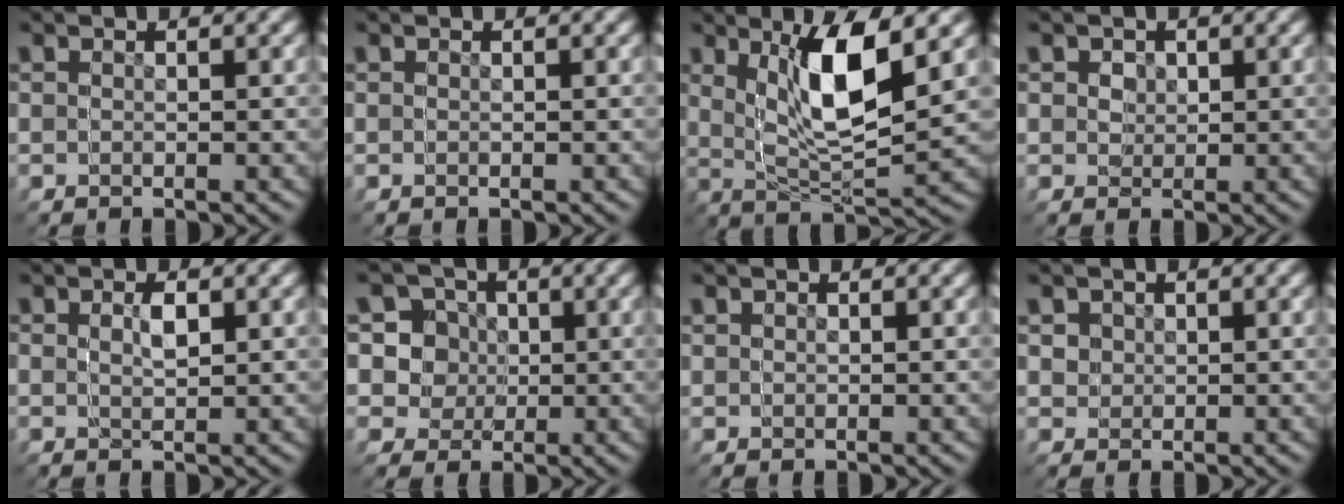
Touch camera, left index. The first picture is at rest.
{"total": 0.0}
{"total": 5.3, "force": [4.1, -0.1, 3.5], "torque": [-0.083, 0.041, 0.053]}
{"total": 4.4, "force": [1.0, 4.1, 1.1], "torque": [-0.011, -0.012, 0.024]}
{"total": 0.0}
{"total": 10.4, "force": [1.3, 9.5, 3.9], "torque": [-0.067, -0.031, 0.027]}
{"total": 1.2, "force": [0.3, 1.1, 0.0], "torque": [0.000, -0.006, 0.010]}
{"total": 3.3, "force": [1.1, 3.1, 0.0], "torque": [-0.006, -0.013, 0.027]}